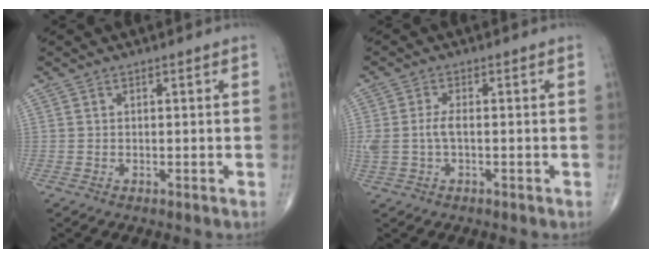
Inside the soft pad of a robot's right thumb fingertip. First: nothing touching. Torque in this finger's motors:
{"motor_torque": [0.37, -0.18, 0.52, 0.05, 0.07]}